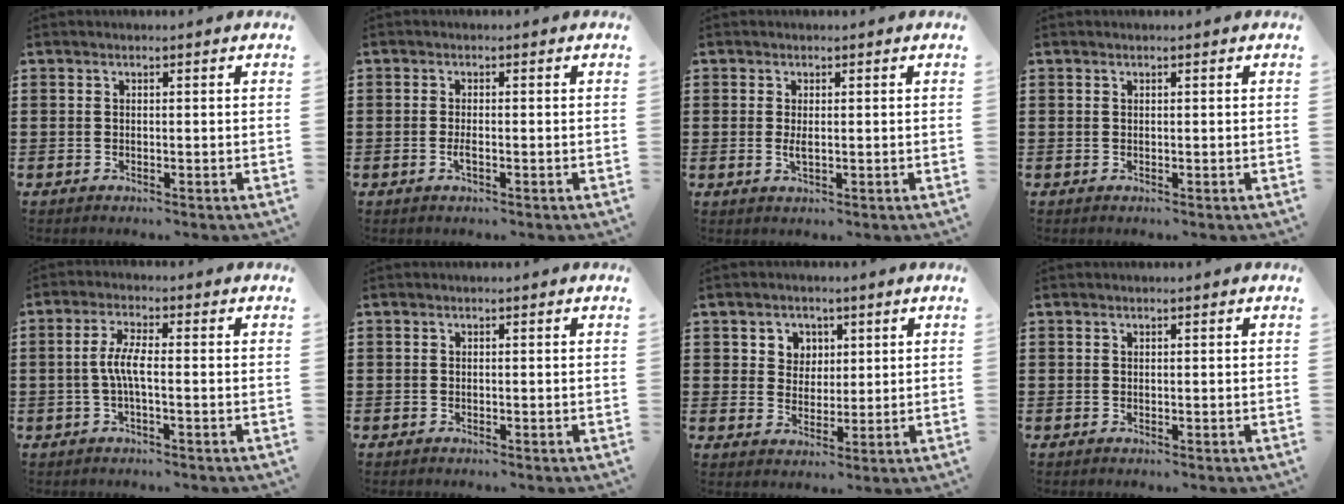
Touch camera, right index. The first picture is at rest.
{"total": 1.4, "force": [-0.6, 0.2, 1.3], "torque": [-0.024, -0.003, -0.009]}
{"total": 1.5, "force": [0.1, 0.6, 1.4], "torque": [-0.027, 0.000, 0.002]}
{"total": 0.0}
{"total": 4.5, "force": [-0.7, 0.9, 4.3], "torque": [-0.099, -0.004, -0.022]}
{"total": 0.0}
{"total": 3.9, "force": [1.6, 3.5, 0.4], "torque": [-0.027, 0.014, 0.028]}
{"total": 0.0}